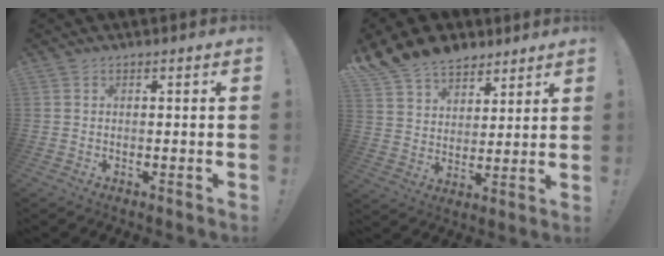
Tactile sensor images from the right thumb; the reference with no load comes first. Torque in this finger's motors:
{"motor_torque": [-0.72, 1.03, 0.13, 0.18, 0.05]}